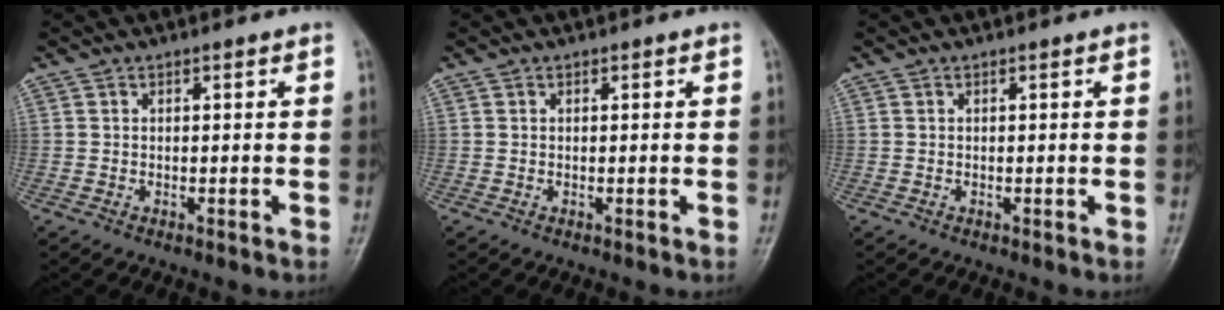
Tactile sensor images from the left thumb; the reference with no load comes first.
{"total": 0.0}
{"total": 0.0}